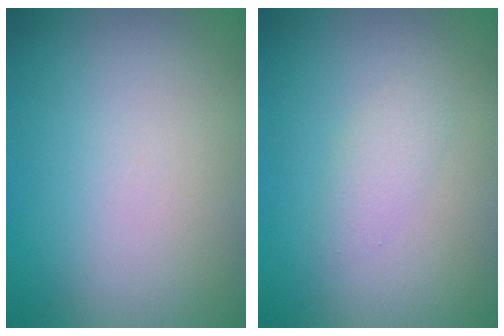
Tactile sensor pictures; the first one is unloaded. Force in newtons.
{"total": 1.3, "press": 1.3, "slide": 0.1}